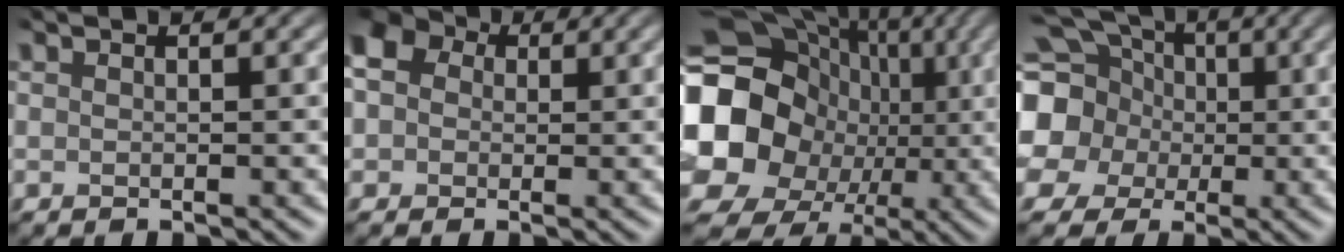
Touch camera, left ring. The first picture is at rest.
{"total": 5.4, "force": [1.7, 4.4, 2.6], "torque": [-0.074, 0.017, 0.016]}
{"total": 18.5, "force": [-2.6, 16.6, 7.9], "torque": [-0.157, -0.005, -0.078]}
{"total": 14.3, "force": [2.1, 12.6, 6.3], "torque": [-0.184, 0.024, 0.006]}